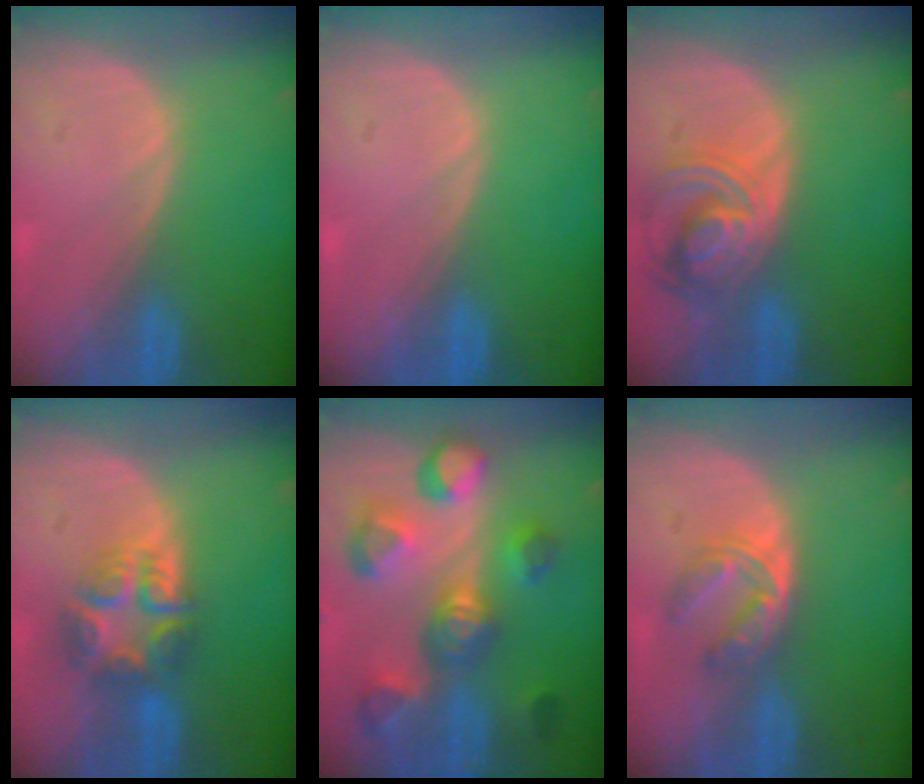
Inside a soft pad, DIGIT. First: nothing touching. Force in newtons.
{"total": 0.0}
{"total": 8.0, "press": 7.0, "slide": 3.8}
{"total": 7.8, "press": 6.7, "slide": 3.9}
{"total": 11.0, "press": 10.0, "slide": 4.6}
{"total": 6.0, "press": 4.8, "slide": 3.5}